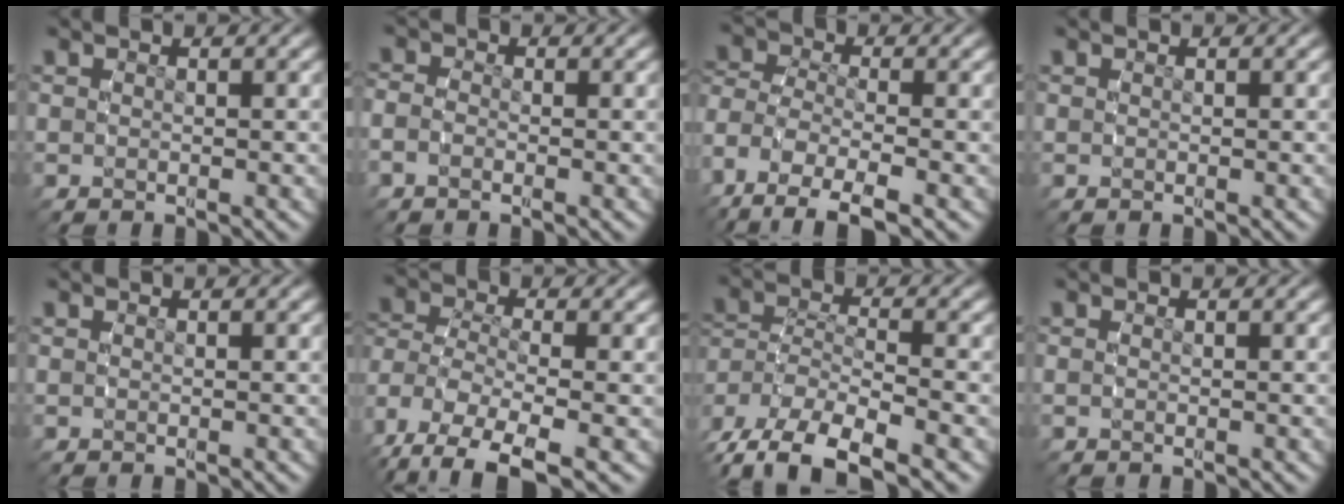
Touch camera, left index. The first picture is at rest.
{"total": 1.6, "force": [-0.7, 1.2, 0.7], "torque": [-0.022, -0.006, -0.016]}
{"total": 7.7, "force": [-3.8, 4.8, 4.8], "torque": [-0.115, -0.044, -0.044]}
{"total": 0.0}
{"total": 0.0}
{"total": 8.2, "force": [-2.9, 5.6, 5.2], "torque": [-0.134, -0.051, -0.022]}
{"total": 8.2, "force": [-3.4, 6.0, 4.5], "torque": [-0.104, -0.024, -0.055]}
{"total": 0.6, "force": [-0.2, 0.4, 0.4], "torque": [-0.009, 0.000, -0.007]}